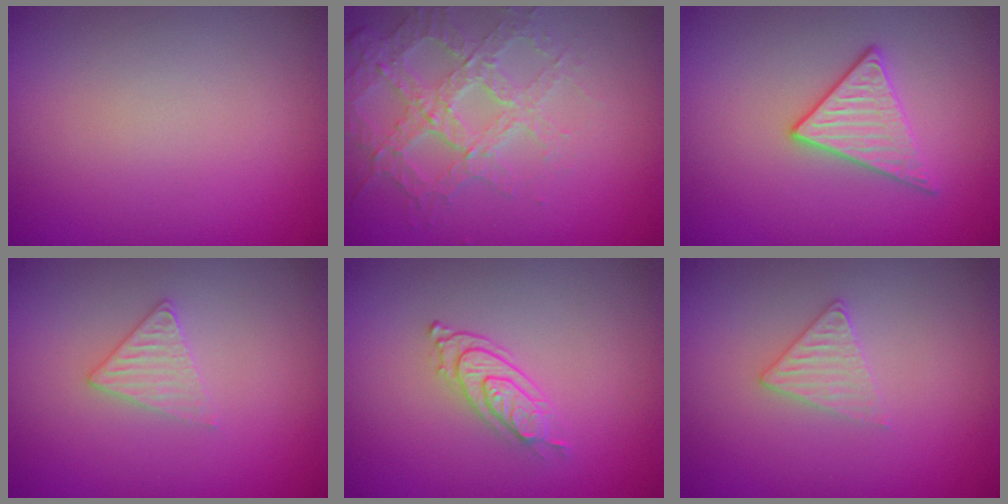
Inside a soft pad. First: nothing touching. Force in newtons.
{"total": 3.7, "press": 3.6, "slide": 0.9}
{"total": 2.9, "press": 2.9, "slide": 0.4}
{"total": 1.8, "press": 1.8, "slide": 0.3}
{"total": 2.5, "press": 2.0, "slide": 1.5}
{"total": 1.8, "press": 1.8, "slide": 0.3}